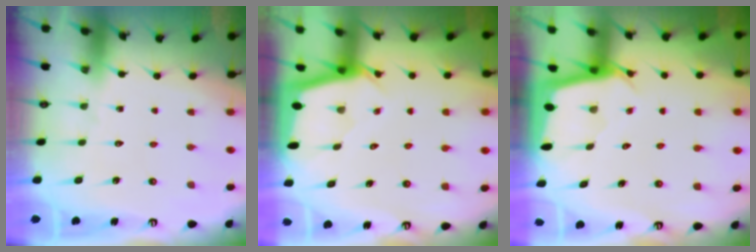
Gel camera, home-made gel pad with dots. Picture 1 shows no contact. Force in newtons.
{"total": 2.3, "press": 2.3, "slide": 0.1}
{"total": 2.4, "press": 2.4, "slide": 0.2}